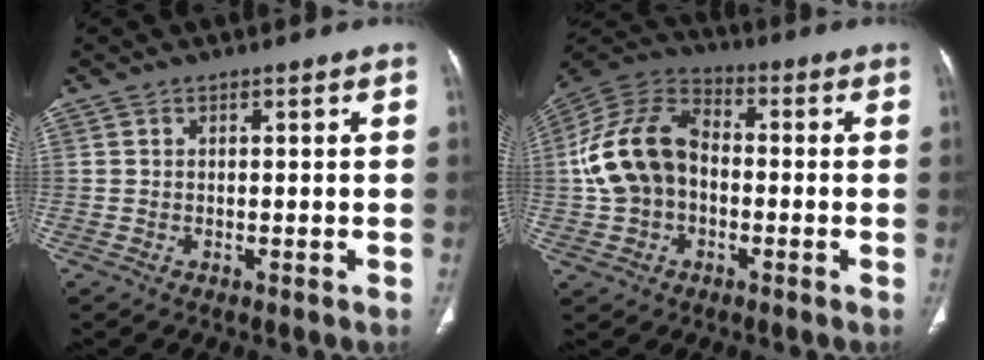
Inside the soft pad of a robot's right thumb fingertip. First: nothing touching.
{"total": 14.9, "force": [-0.8, 10.8, 10.3], "torque": [-0.192, 0.038, -0.025]}